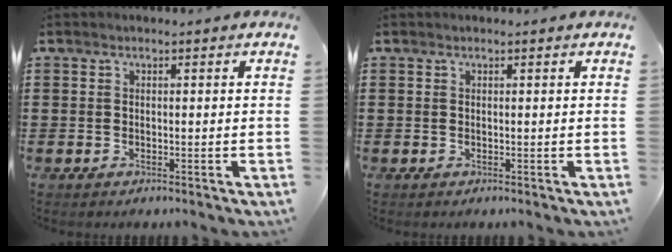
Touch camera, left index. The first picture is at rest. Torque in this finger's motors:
{"motor_torque": [0.00, 0.06, -0.02, -0.01]}